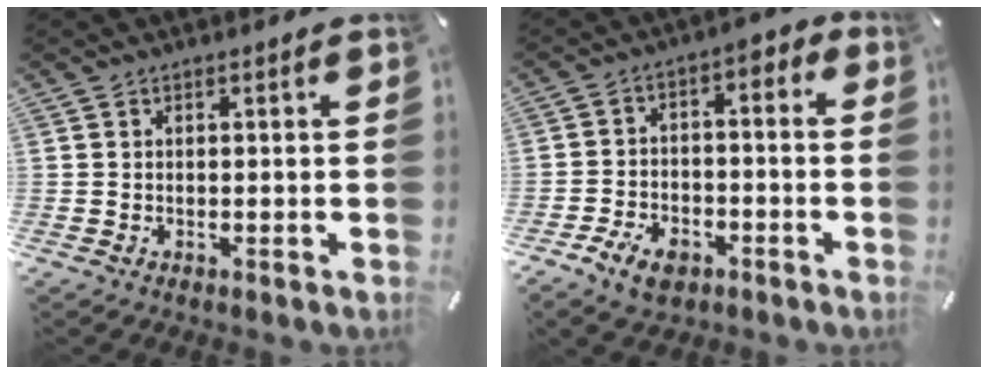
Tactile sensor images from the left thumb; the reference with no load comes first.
{"total": 9.1, "force": [-4.5, 6.3, 4.8], "torque": [-0.091, 0.029, -0.081]}